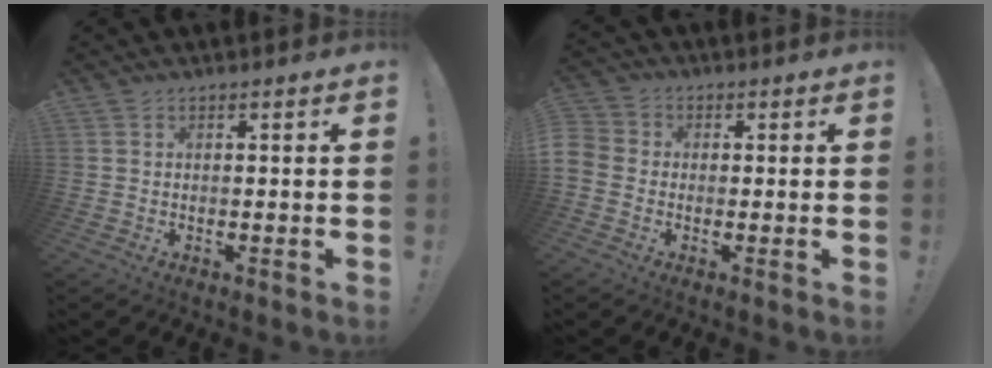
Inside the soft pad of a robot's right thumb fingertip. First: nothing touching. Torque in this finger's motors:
{"motor_torque": [0.31, 0.16, 0.80, -0.25, 0.06]}